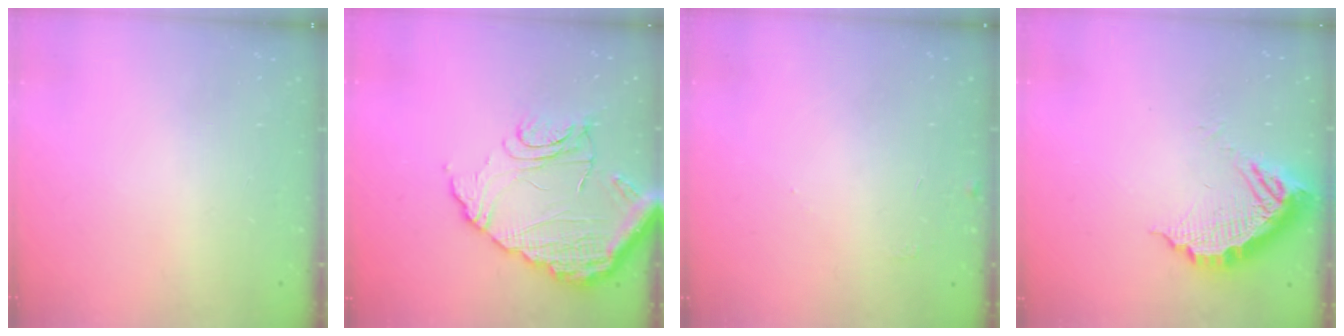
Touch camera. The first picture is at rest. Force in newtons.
{"total": 15.2, "press": 15.1, "slide": 1.5}
{"total": 5.4, "press": 5.4, "slide": 0.4}
{"total": 11.1, "press": 11.1, "slide": 0.8}